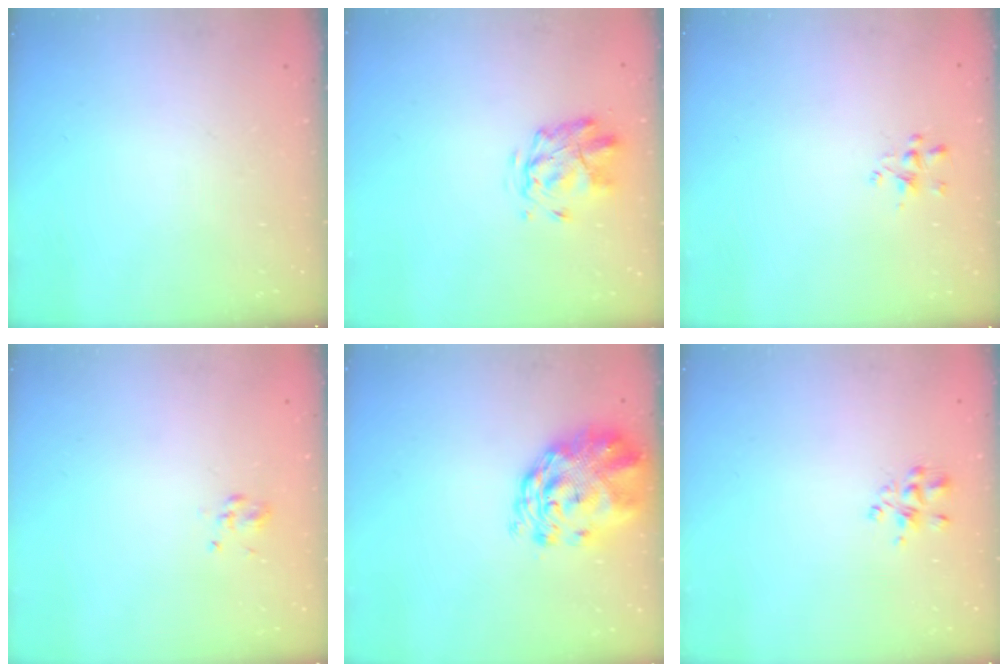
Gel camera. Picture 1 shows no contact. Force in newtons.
{"total": 2.9, "press": 2.5, "slide": 1.5}
{"total": 1.2, "press": 1.1, "slide": 0.5}
{"total": 2.3, "press": 2.0, "slide": 1.1}
{"total": 3.6, "press": 3.3, "slide": 1.5}
{"total": 3.6, "press": 3.5, "slide": 1.1}